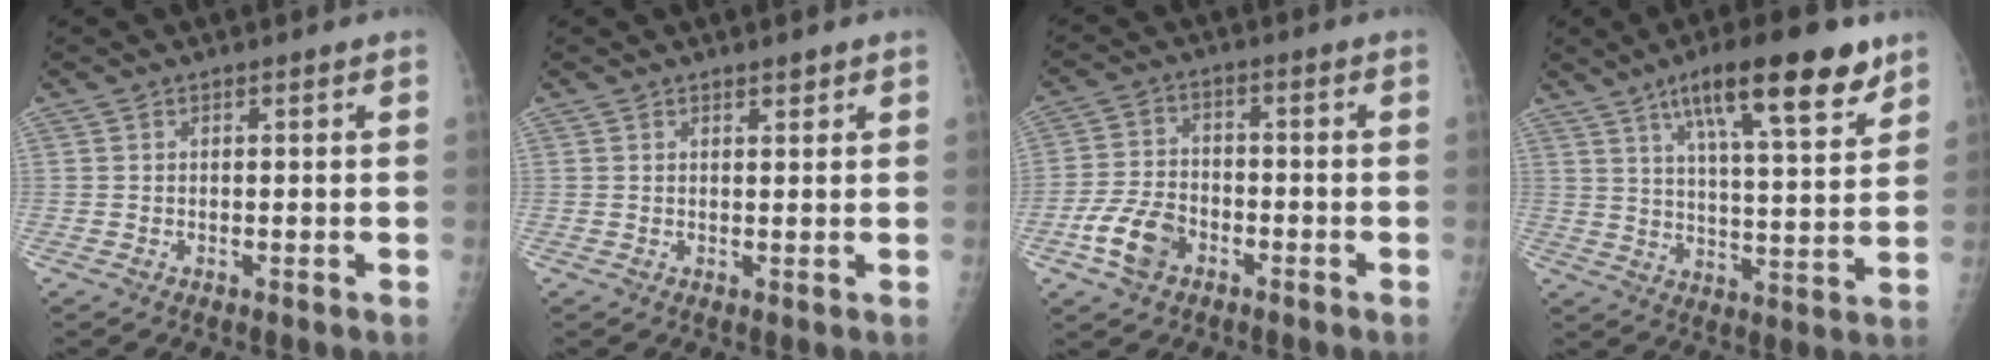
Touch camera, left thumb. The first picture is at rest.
{"total": 1.2, "force": [1.0, 0.4, 0.6], "torque": [-0.004, -0.006, 0.016]}
{"total": 8.0, "force": [-3.9, 5.2, 4.6], "torque": [-0.088, 0.019, -0.072]}
{"total": 17.7, "force": [10.4, 4.5, 13.5], "torque": [-0.185, -0.038, 0.165]}